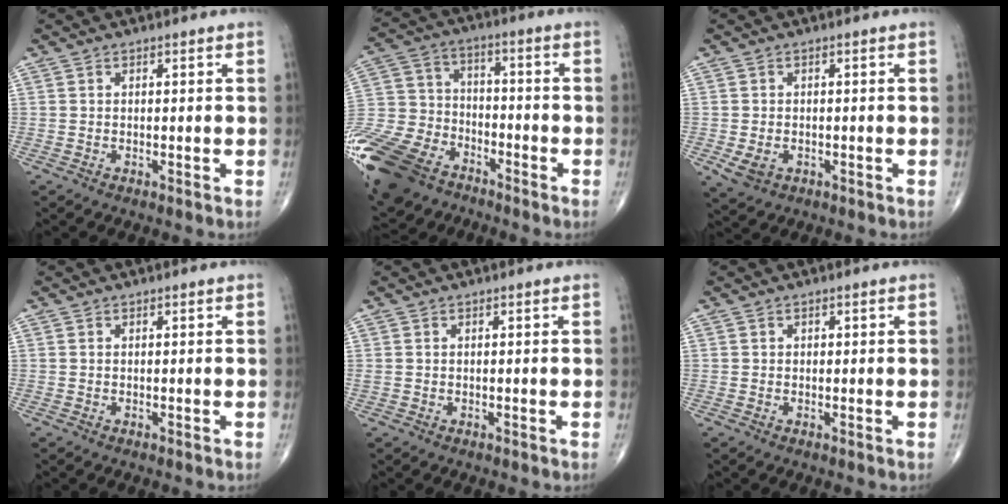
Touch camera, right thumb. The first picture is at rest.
{"total": 24.5, "force": [-14.5, 15.6, 12.0], "torque": [-0.317, 0.028, -0.267]}
{"total": 3.6, "force": [-1.0, 2.7, 2.2], "torque": [-0.038, -0.002, -0.009]}
{"total": 0.0}
{"total": 0.6, "force": [0.1, 0.5, 0.4], "torque": [-0.006, 0.007, 0.005]}
{"total": 0.5, "force": [0.2, 0.5, 0.1], "torque": [0.004, 0.001, 0.002]}